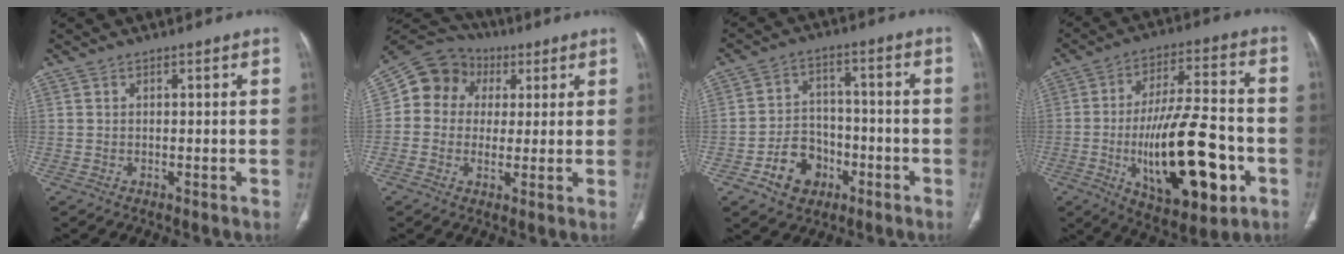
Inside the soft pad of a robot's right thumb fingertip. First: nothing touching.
{"total": 11.1, "force": [2.3, 9.7, 4.9], "torque": [-0.068, 0.018, 0.028]}
{"total": 9.7, "force": [-4.4, 7.6, 4.1], "torque": [-0.031, 0.038, -0.070]}
{"total": 23.3, "force": [-6.6, 9.2, 20.4], "torque": [-0.321, 0.025, -0.091]}